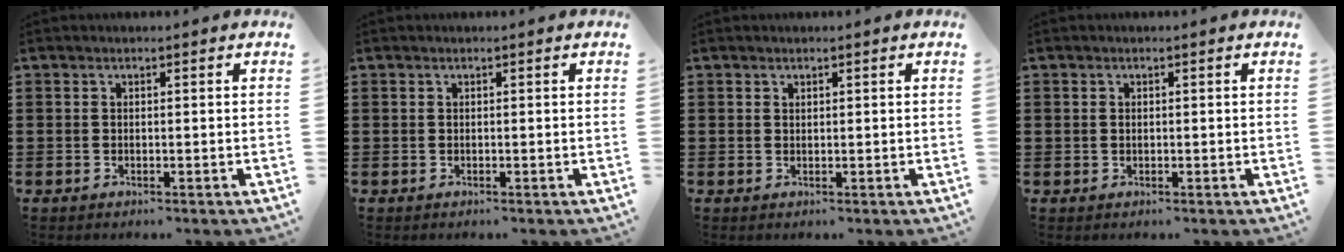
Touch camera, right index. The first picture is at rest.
{"total": 0.0}
{"total": 0.5, "force": [0.4, 0.3, 0.1], "torque": [-0.003, 0.002, 0.008]}
{"total": 0.6, "force": [0.1, 0.5, 0.2], "torque": [-0.006, 0.002, 0.002]}